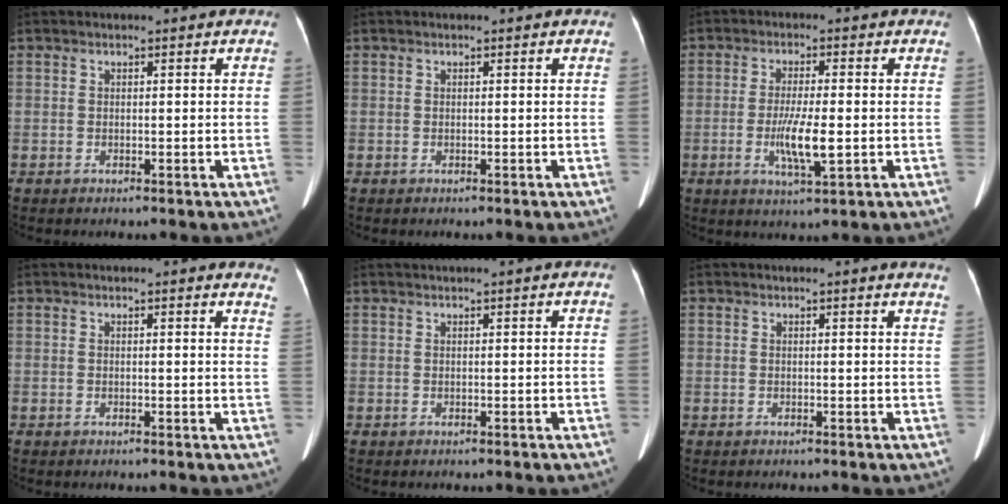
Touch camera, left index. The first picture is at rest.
{"total": 0.0}
{"total": 6.4, "force": [-1.3, 0.8, 6.2], "torque": [-0.121, -0.013, -0.022]}
{"total": 5.5, "force": [5.3, 0.6, 1.4], "torque": [0.000, -0.017, 0.027]}
{"total": 1.7, "force": [1.5, -0.4, 0.8], "torque": [-0.010, 0.020, 0.032]}
{"total": 4.3, "force": [4.1, -0.3, 1.4], "torque": [-0.014, -0.008, 0.024]}